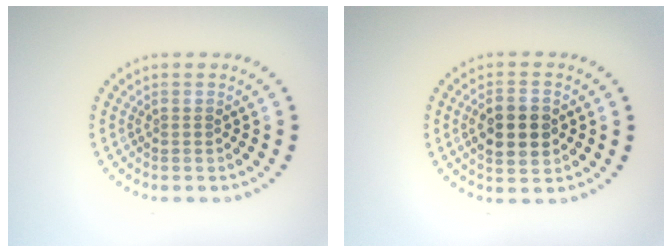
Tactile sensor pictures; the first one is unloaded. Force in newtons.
{"total": 4.3, "press": 4.3, "slide": 0.2}